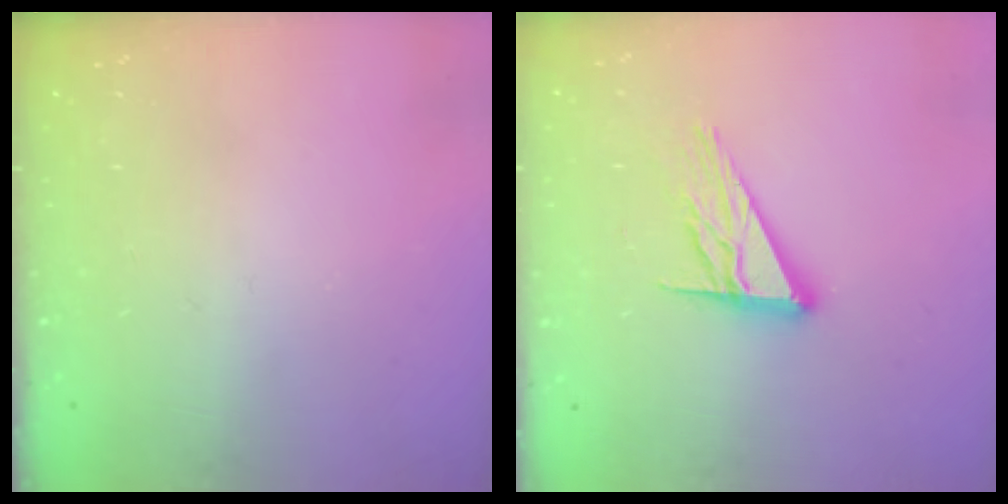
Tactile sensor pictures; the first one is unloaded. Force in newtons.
{"total": 12.3, "press": 12.3, "slide": 1.2}